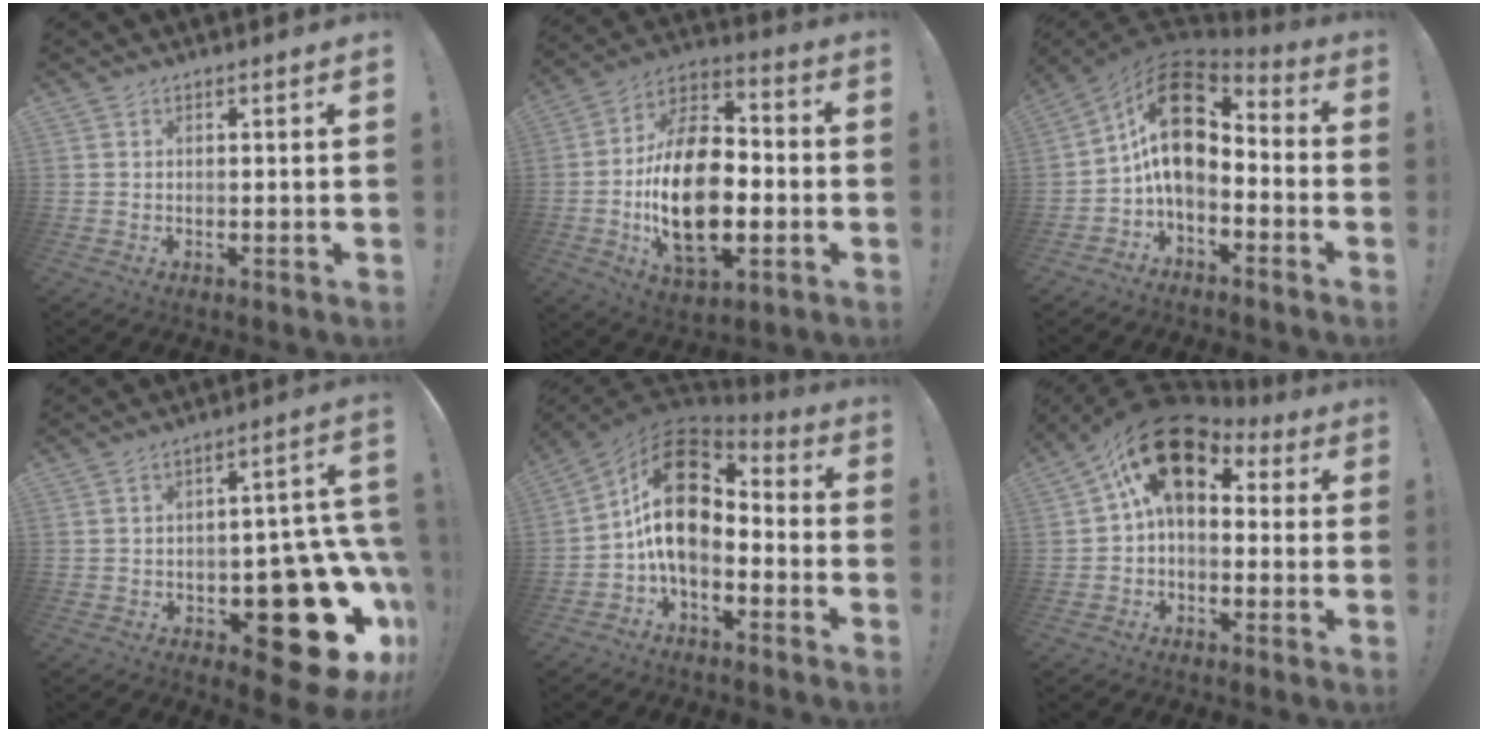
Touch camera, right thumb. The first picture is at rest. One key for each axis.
{"total": 23.5, "fx": -3.8, "fy": 13.7, "fz": 18.8, "tx": -0.346, "ty": 0.016, "tz": -0.059}
{"total": 16.5, "fx": 3.1, "fy": 10.0, "fz": 12.7, "tx": -0.228, "ty": -0.006, "tz": 0.061}
{"total": 24.3, "fx": -8.2, "fy": 12.2, "fz": 19.3, "tx": -0.187, "ty": 0.042, "tz": -0.104}
{"total": 18.2, "fx": 2.0, "fy": 11.3, "fz": 14.2, "tx": -0.263, "ty": 0.001, "tz": 0.037}
{"total": 16.5, "fx": 6.4, "fy": 9.8, "fz": 11.7, "tx": -0.183, "ty": -0.017, "tz": 0.123}